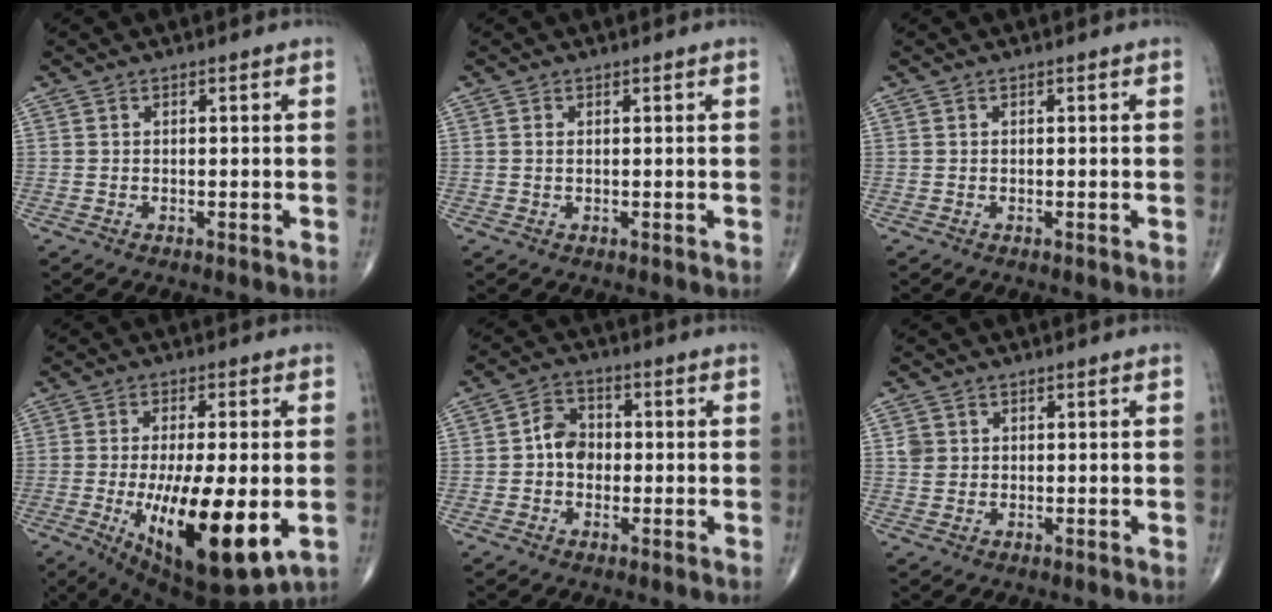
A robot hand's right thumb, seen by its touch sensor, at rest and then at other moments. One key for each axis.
{"total": 0.6, "fx": 0.1, "fy": 0.3, "fz": 0.5, "tx": -0.015, "ty": 0.003, "tz": 0.004}
{"total": 0.0}
{"total": 19.1, "fx": -4.1, "fy": 6.1, "fz": 17.6, "tx": -0.290, "ty": -0.028, "tz": -0.046}
{"total": 5.6, "fx": -0.4, "fy": 4.4, "fz": 3.4, "tx": -0.039, "ty": 0.018, "tz": -0.017}
{"total": 2.2, "fx": 0.5, "fy": 2.0, "fz": 0.8, "tx": -0.007, "ty": -0.002, "tz": 0.012}